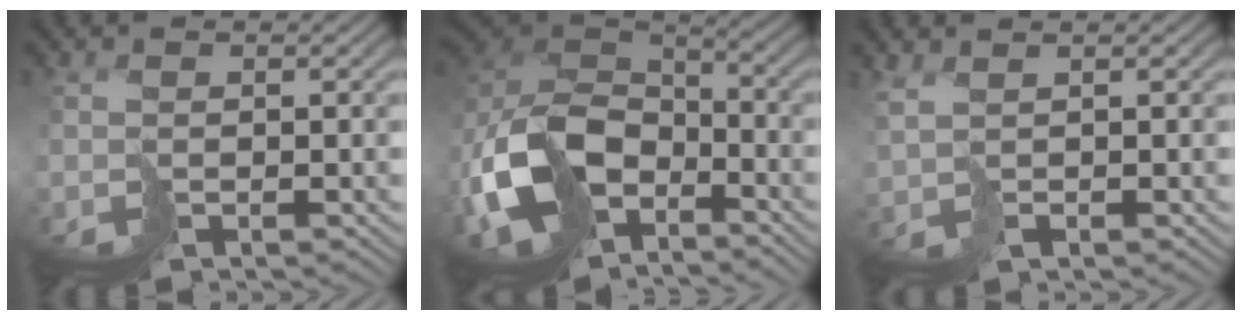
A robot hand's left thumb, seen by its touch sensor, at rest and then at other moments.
{"total": 14.2, "force": [-5.8, 9.5, 8.8], "torque": [-0.224, -0.026, -0.123]}
{"total": 2.2, "force": [2.0, 0.4, 0.9], "torque": [-0.021, 0.004, 0.038]}